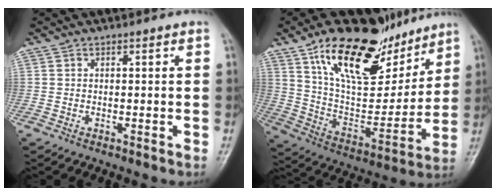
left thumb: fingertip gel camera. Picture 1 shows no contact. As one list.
[{"total": 24.5, "force": [15.4, 11.2, 15.5], "torque": [-0.208, -0.056, 0.270]}]